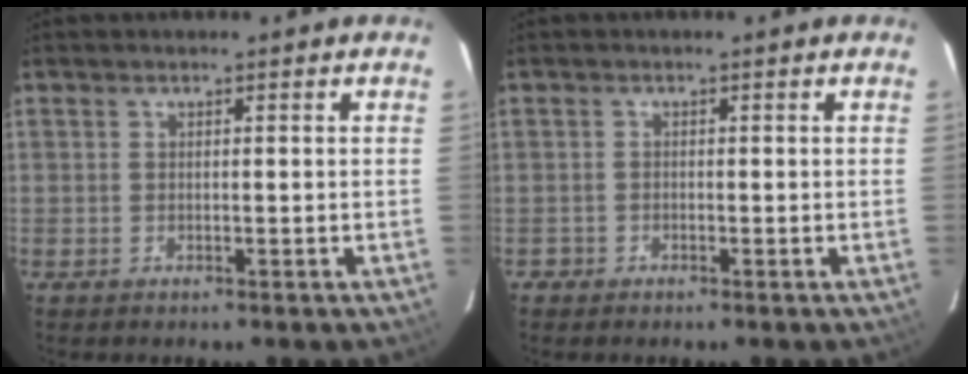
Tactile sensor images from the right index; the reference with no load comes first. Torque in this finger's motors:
{"motor_torque": [-1.02, 0.16, -0.64, -0.21]}